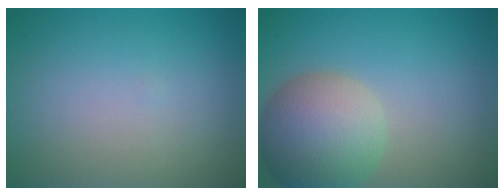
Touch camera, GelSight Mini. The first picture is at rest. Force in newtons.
{"total": 7.6, "press": 7.5, "slide": 0.5}